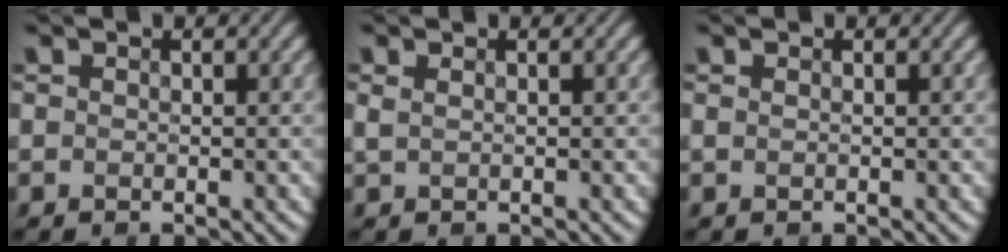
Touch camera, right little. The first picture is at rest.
{"total": 0.7, "force": [0.6, 0.1, 0.4], "torque": [-0.012, 0.008, 0.011]}
{"total": 0.0}